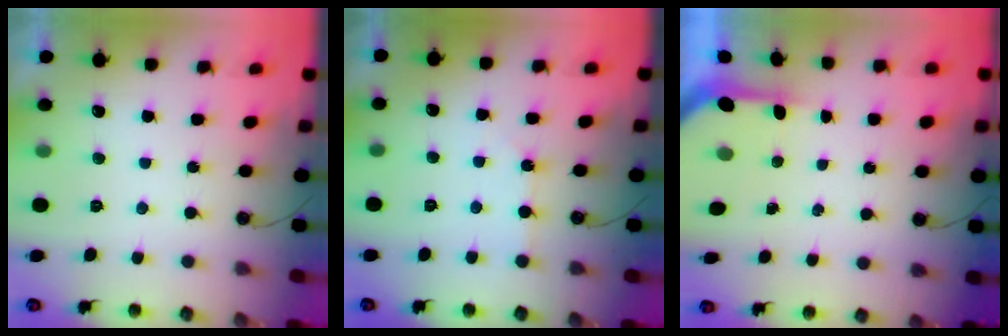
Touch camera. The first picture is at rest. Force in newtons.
{"total": 1.6, "press": 1.6, "slide": 0.3}
{"total": 3.6, "press": 3.6, "slide": 0.3}